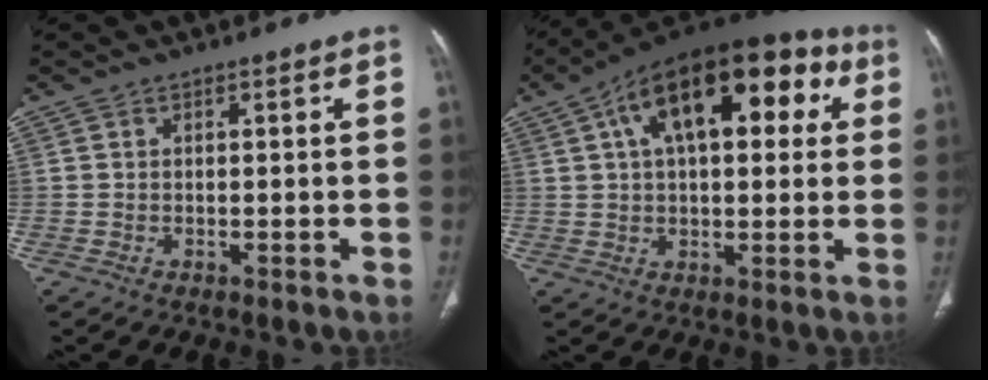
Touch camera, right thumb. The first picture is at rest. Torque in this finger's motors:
{"motor_torque": [0.32, 4.69, 1.98, 0.66, 0.20]}